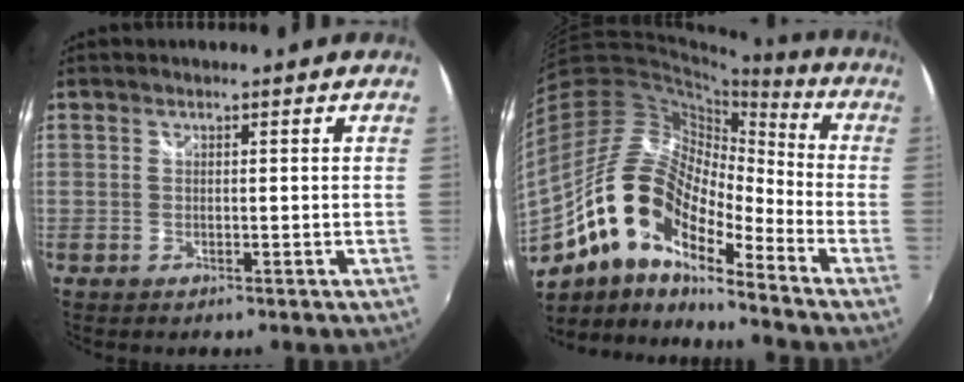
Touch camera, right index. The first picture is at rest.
{"total": 19.1, "force": [-10.3, 7.7, 14.1], "torque": [-0.247, -0.012, -0.210]}